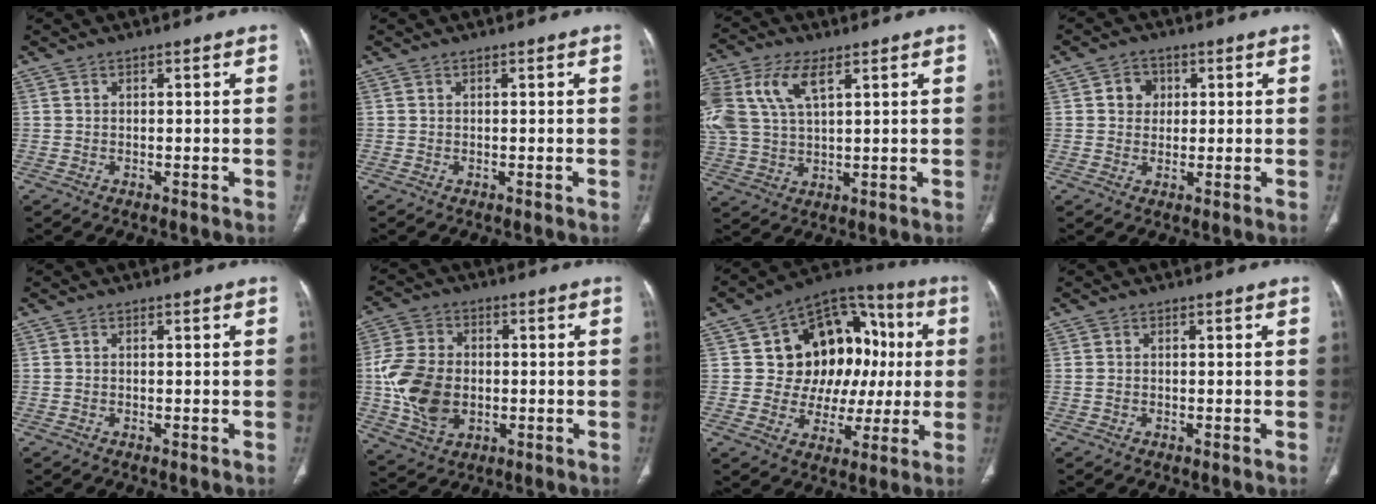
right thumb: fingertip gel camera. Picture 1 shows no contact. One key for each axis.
{"total": 0.0}
{"total": 15.3, "fx": 6.1, "fy": 8.2, "fz": 11.5, "tx": -0.284, "ty": 0.003, "tz": 0.120}
{"total": 4.0, "fx": 1.0, "fy": 3.5, "fz": 1.6, "tx": -0.004, "ty": 0.002, "tz": 0.013}
{"total": 0.0}
{"total": 15.1, "fx": -1.9, "fy": 11.2, "fz": 9.9, "tx": -0.176, "ty": 0.015, "tz": -0.031}
{"total": 21.5, "fx": 3.7, "fy": 16.0, "fz": 13.9, "tx": -0.128, "ty": 0.040, "tz": 0.068}
{"total": 0.8, "fx": -0.1, "fy": 0.4, "fz": 0.7, "tx": -0.024, "ty": 0.002, "tz": 0.001}